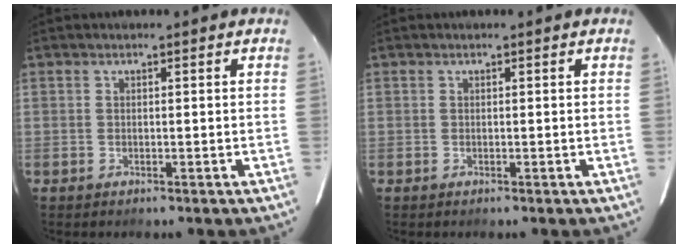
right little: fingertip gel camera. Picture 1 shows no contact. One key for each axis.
{"total": 0.0}